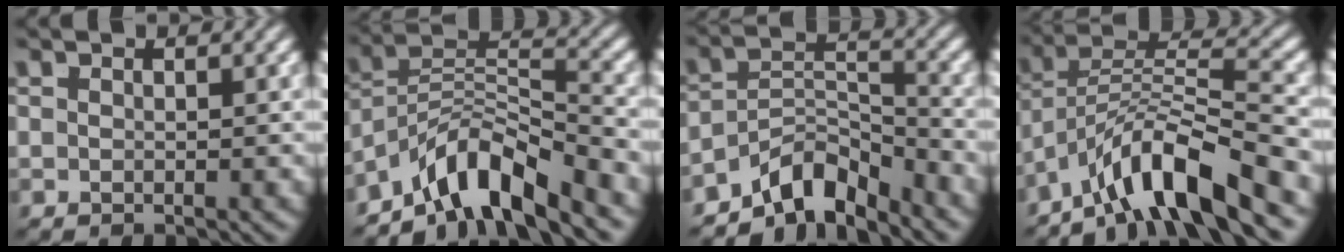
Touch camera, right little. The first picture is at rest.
{"total": 10.4, "force": [-4.8, 6.3, 6.7], "torque": [-0.103, -0.023, -0.074]}
{"total": 8.8, "force": [-6.0, 4.6, 4.4], "torque": [-0.058, -0.025, -0.092]}
{"total": 8.5, "force": [-3.2, 4.4, 6.5], "torque": [-0.106, -0.022, -0.044]}